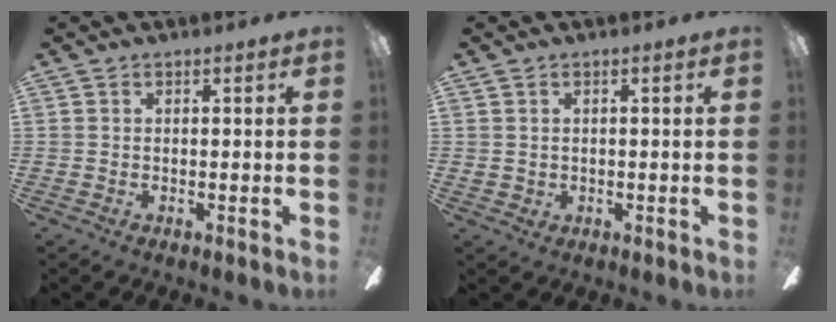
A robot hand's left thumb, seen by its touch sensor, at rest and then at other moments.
{"total": 1.6, "force": [0.7, 1.4, 0.5], "torque": [-0.012, 0.003, 0.011]}